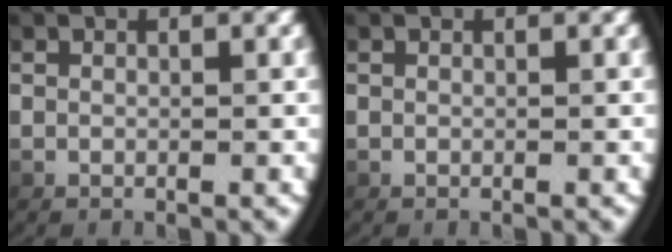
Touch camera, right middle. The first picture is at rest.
{"total": 0.0}